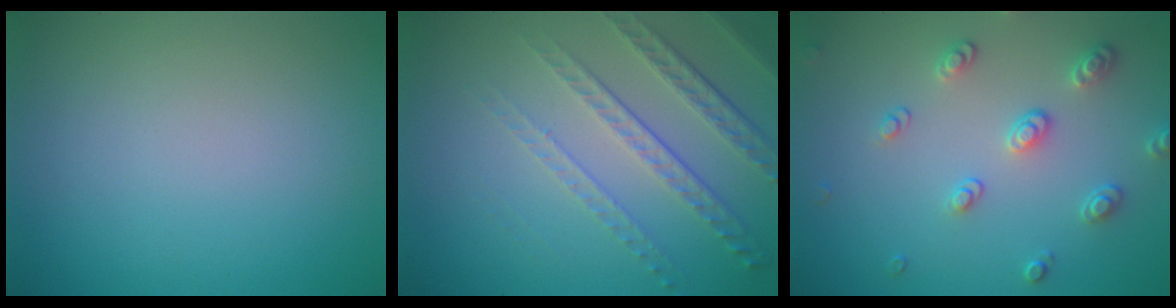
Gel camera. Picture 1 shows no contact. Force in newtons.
{"total": 4.9, "press": 3.2, "slide": 3.7}
{"total": 2.7, "press": 2.6, "slide": 0.4}